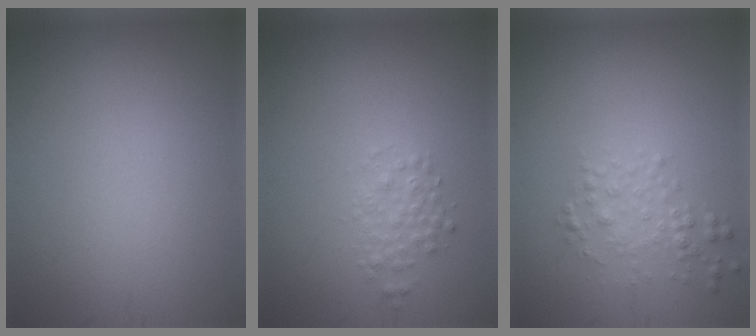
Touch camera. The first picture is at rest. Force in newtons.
{"total": 1.6, "press": 1.6, "slide": 0.0}
{"total": 1.9, "press": 1.9, "slide": 0.0}